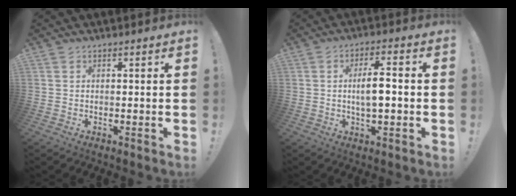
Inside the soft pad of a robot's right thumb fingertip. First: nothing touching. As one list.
[{"total": 7.1, "force": [-0.5, 2.5, 6.7], "torque": [-0.114, 0.005, -0.014]}]